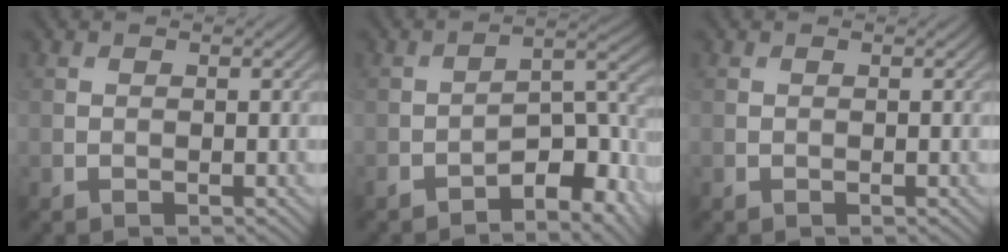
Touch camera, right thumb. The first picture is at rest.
{"total": 7.9, "force": [-4.9, 2.7, 5.5], "torque": [-0.076, 0.006, -0.087]}
{"total": 0.0}